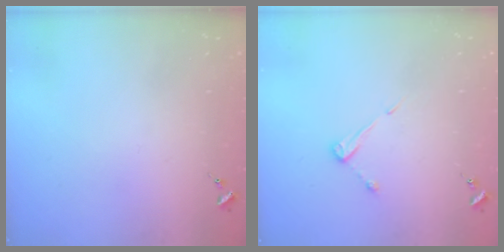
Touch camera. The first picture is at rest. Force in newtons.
{"total": 4.7, "press": 4.7, "slide": 0.4}